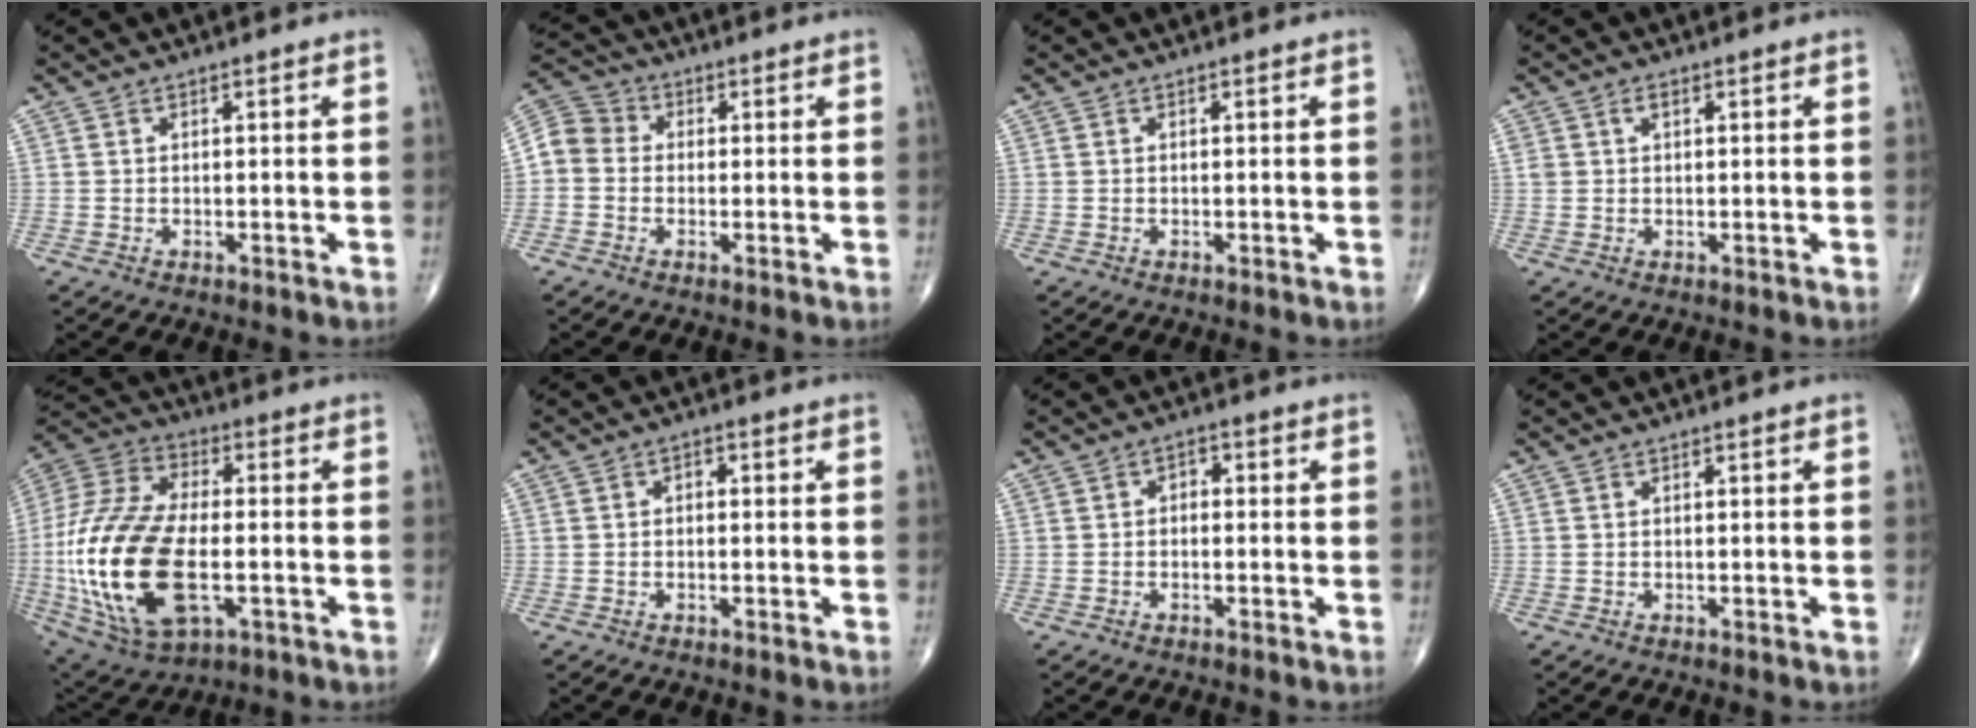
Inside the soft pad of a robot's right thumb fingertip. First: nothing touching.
{"total": 6.1, "force": [-0.4, 5.4, 2.8], "torque": [-0.042, 0.019, -0.024]}
{"total": 0.0}
{"total": 1.8, "force": [0.8, 1.2, 1.1], "torque": [-0.020, 0.005, 0.017]}
{"total": 26.3, "force": [-4.3, 13.4, 22.2], "torque": [-0.484, 0.000, -0.064]}
{"total": 1.4, "force": [0.1, 1.0, 1.0], "torque": [-0.006, 0.006, -0.004]}
{"total": 2.0, "force": [-0.1, 1.5, 1.4], "torque": [-0.008, 0.009, -0.010]}
{"total": 0.0}